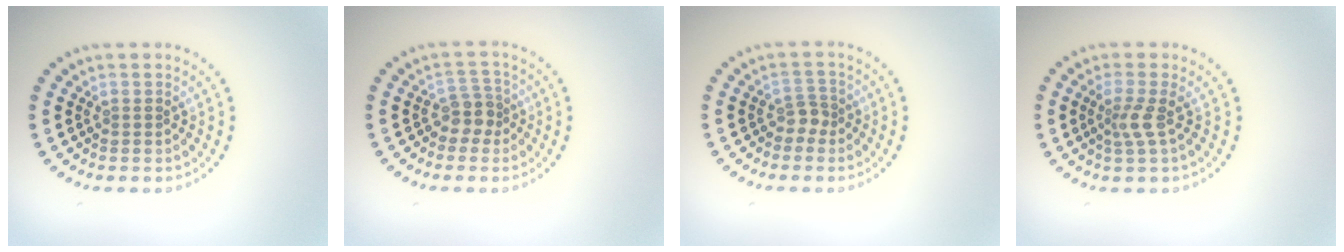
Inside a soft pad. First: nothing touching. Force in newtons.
{"total": 2.1, "press": 1.7, "slide": 1.3}
{"total": 1.4, "press": 1.0, "slide": 1.0}
{"total": 1.9, "press": 1.3, "slide": 1.4}